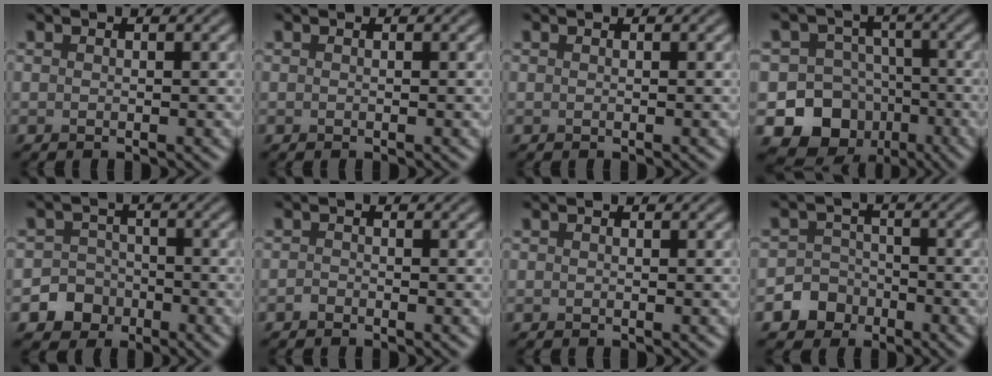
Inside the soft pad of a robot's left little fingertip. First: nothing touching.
{"total": 0.0}
{"total": 0.0}
{"total": 13.1, "force": [-5.9, 11.3, 2.8], "torque": [-0.036, -0.035, -0.107]}
{"total": 5.1, "force": [-2.5, 4.4, 0.7], "torque": [0.025, -0.010, -0.063]}
{"total": 0.6, "force": [-0.5, 0.3, 0.2], "torque": [-0.001, -0.001, -0.011]}
{"total": 0.0}
{"total": 4.7, "force": [-2.6, 3.9, 0.5], "torque": [0.024, -0.008, -0.064]}